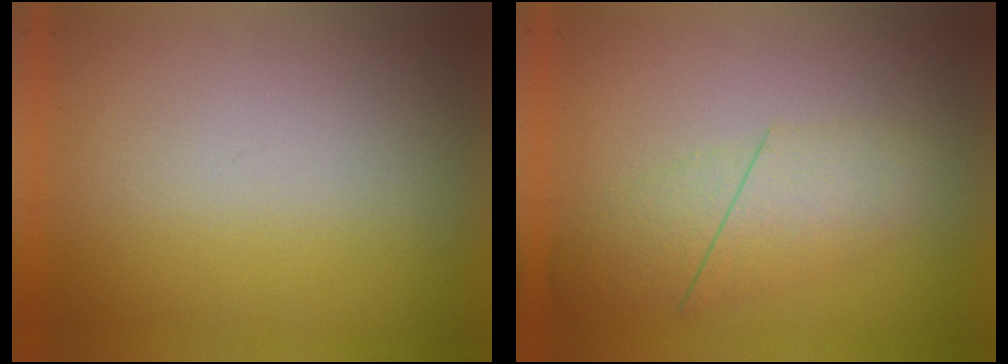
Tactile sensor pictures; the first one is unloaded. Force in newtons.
{"total": 2.4}